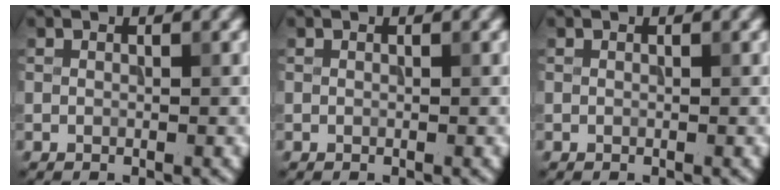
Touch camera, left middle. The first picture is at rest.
{"total": 0.0}
{"total": 0.0}